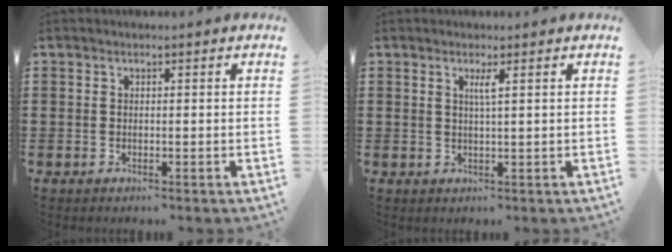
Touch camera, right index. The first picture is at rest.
{"total": 1.7, "force": [0.6, -0.2, 1.5], "torque": [-0.029, -0.002, 0.008]}